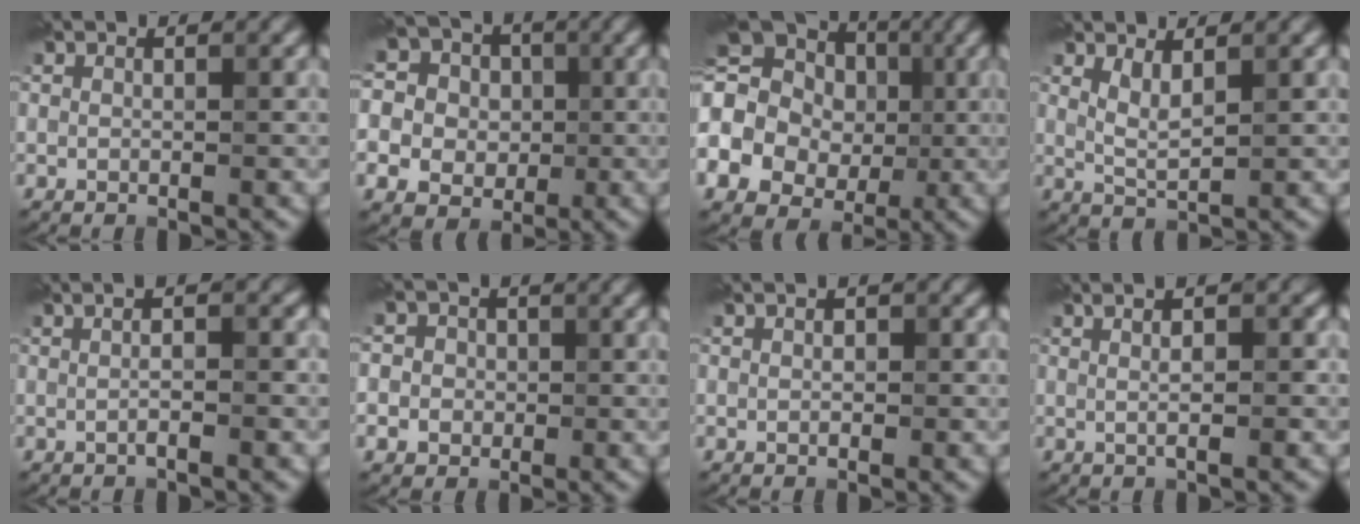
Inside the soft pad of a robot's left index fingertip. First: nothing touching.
{"total": 11.3, "force": [1.2, 10.3, 4.5], "torque": [-0.120, 0.028, -0.006]}
{"total": 17.4, "force": [0.2, 15.6, 7.8], "torque": [-0.180, 0.013, -0.040]}
{"total": 2.1, "force": [1.1, 0.6, 1.6], "torque": [-0.035, -0.008, 0.027]}
{"total": 3.0, "force": [0.3, 1.0, 2.8], "torque": [-0.016, 0.001, -0.012]}
{"total": 3.9, "force": [0.1, 3.7, 1.3], "torque": [0.006, 0.021, -0.028]}
{"total": 1.2, "force": [0.0, 0.6, 1.0], "torque": [-0.010, -0.001, 0.001]}
{"total": 4.1, "force": [1.1, 1.6, 3.6], "torque": [-0.023, 0.012, -0.006]}